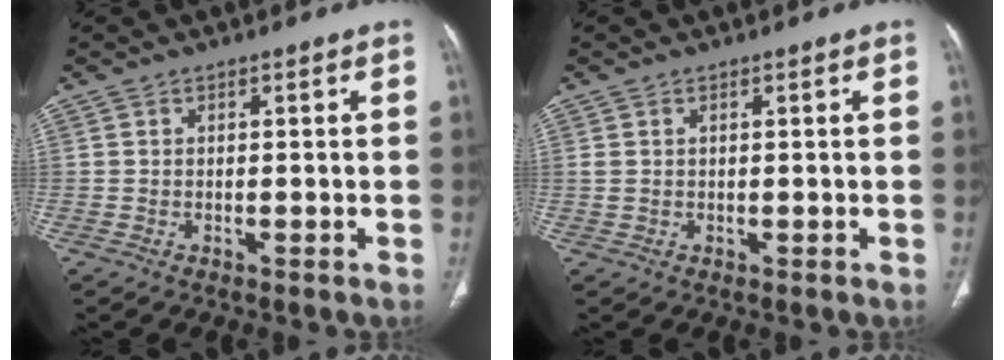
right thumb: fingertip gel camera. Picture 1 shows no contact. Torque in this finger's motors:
{"motor_torque": [0.06, -0.18, -0.26, 0.17, -0.01]}